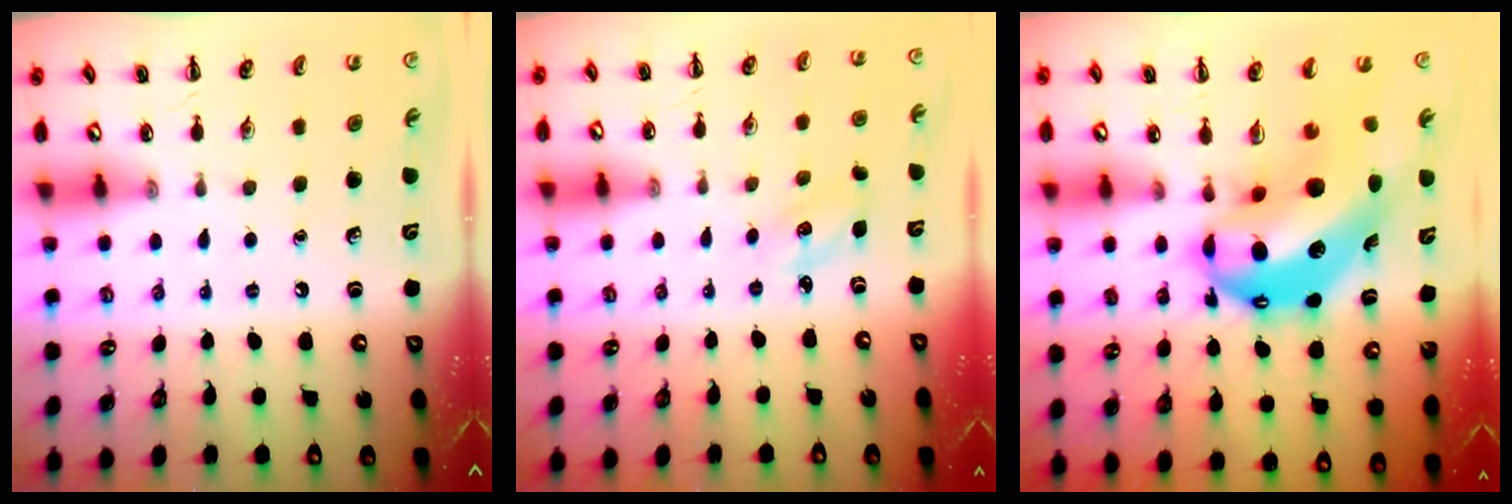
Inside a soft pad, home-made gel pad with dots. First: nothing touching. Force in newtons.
{"total": 1.8, "press": 1.8, "slide": 0.5}
{"total": 14.5, "press": 14.1, "slide": 3.4}